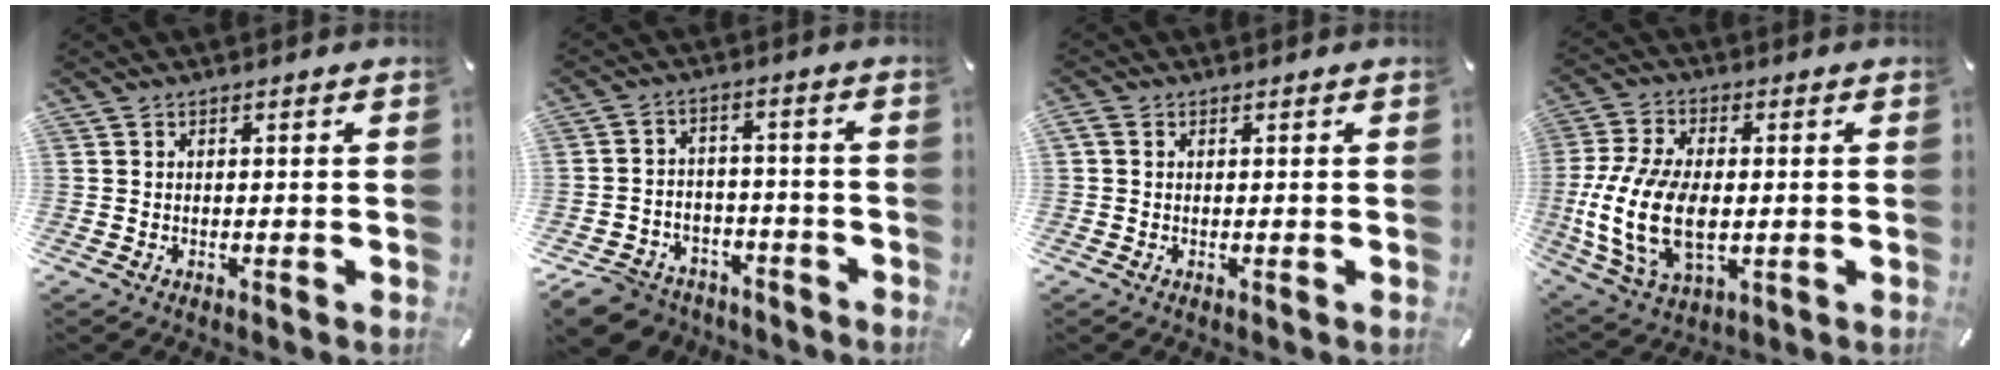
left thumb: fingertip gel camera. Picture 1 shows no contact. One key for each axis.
{"total": 8.1, "fx": -5.9, "fy": 5.0, "fz": 2.1, "tx": -0.046, "ty": 0.034, "tz": -0.111}
{"total": 1.0, "fx": 0.3, "fy": 0.7, "fz": 0.5, "tx": -0.012, "ty": 0.005, "tz": 0.004}
{"total": 16.4, "fx": -1.7, "fy": 10.0, "fz": 13.0, "tx": -0.300, "ty": -0.011, "tz": -0.033}